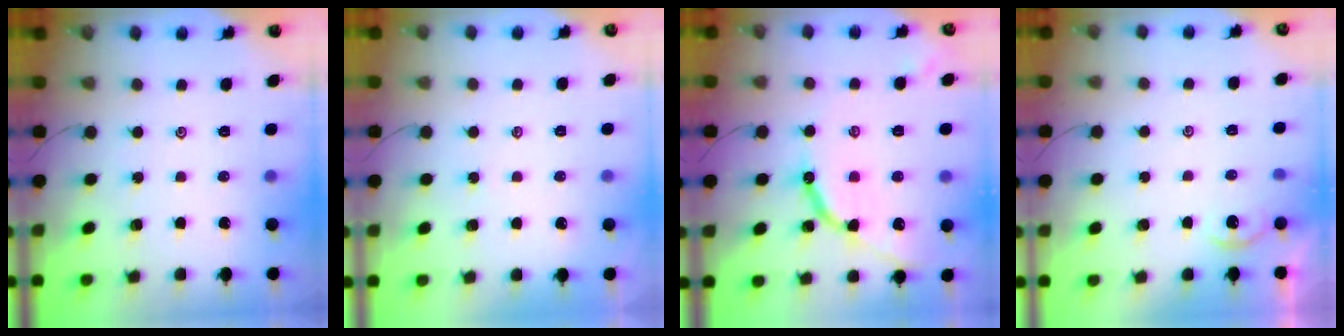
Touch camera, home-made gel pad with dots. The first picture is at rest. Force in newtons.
{"total": 1.4, "press": 1.4, "slide": 0.4}
{"total": 11.7, "press": 11.6, "slide": 1.3}
{"total": 2.6, "press": 2.6, "slide": 0.3}